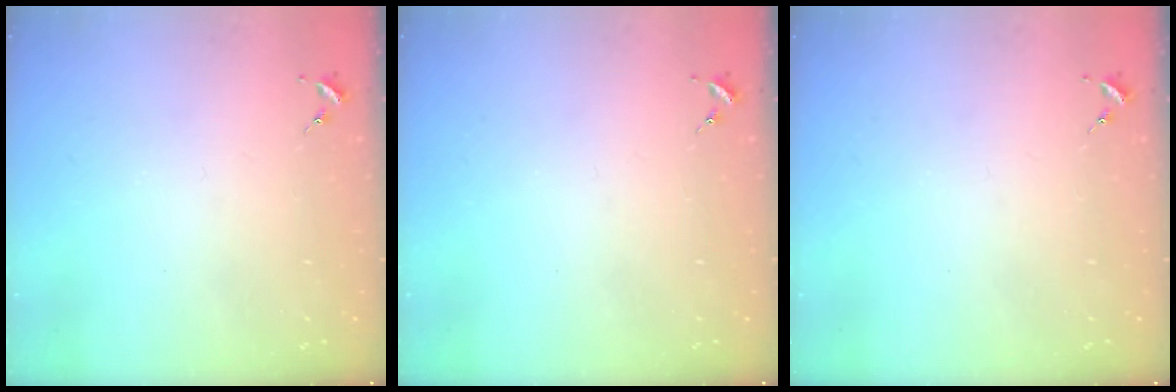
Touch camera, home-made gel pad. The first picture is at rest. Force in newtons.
{"total": 0.0}
{"total": 0.0}